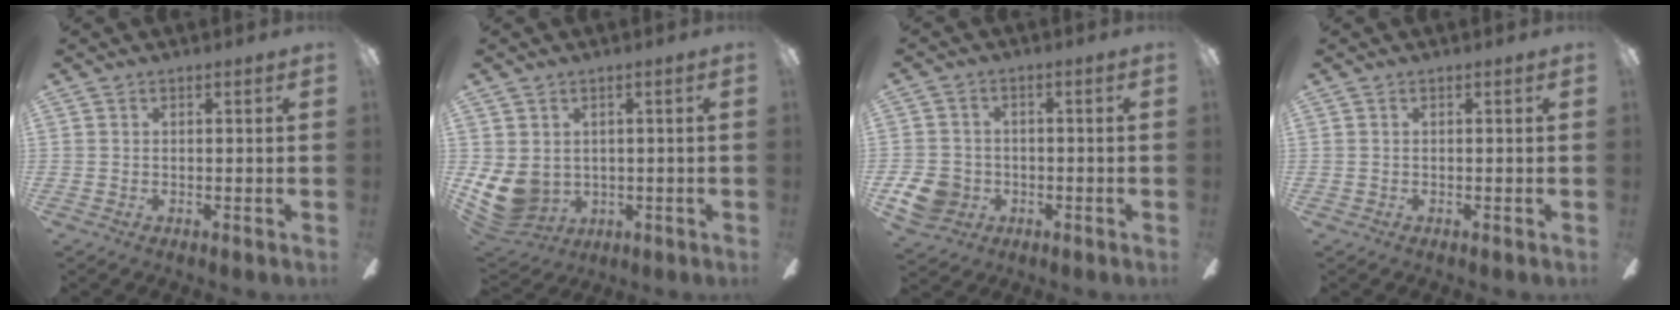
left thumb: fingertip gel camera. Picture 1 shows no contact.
{"total": 8.6, "force": [0.1, 7.5, 4.1], "torque": [-0.120, -0.013, 0.005]}
{"total": 7.8, "force": [-2.5, 6.8, 2.9], "torque": [-0.059, 0.021, -0.045]}
{"total": 0.0}